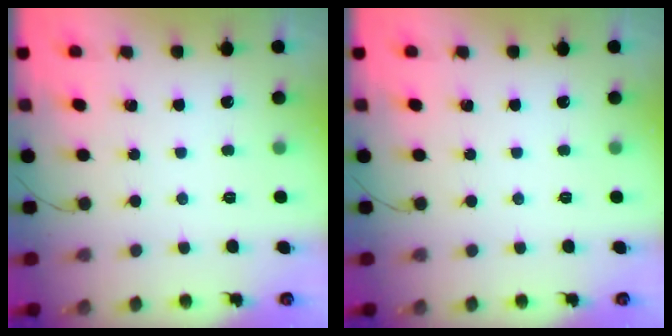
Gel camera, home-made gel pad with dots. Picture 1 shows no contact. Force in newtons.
{"total": 0.0}